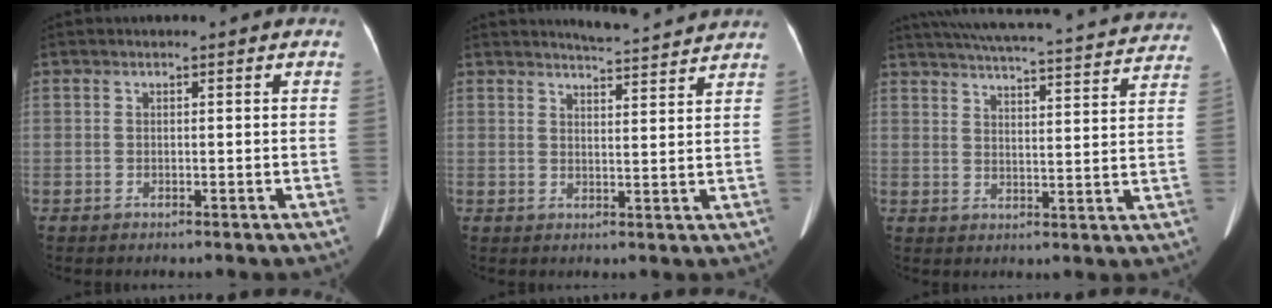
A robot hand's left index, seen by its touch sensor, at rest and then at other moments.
{"total": 6.8, "force": [6.6, -0.1, 1.5], "torque": [-0.034, 0.005, 0.083]}
{"total": 29.1, "force": [27.0, 3.5, 10.4], "torque": [-0.179, -0.027, 0.333]}